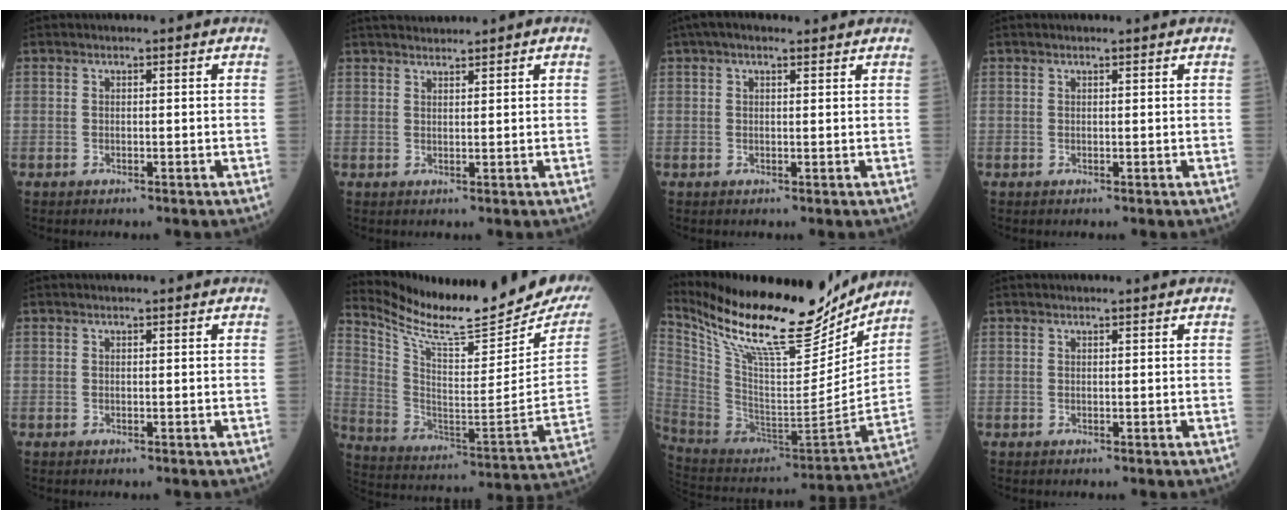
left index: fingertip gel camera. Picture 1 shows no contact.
{"total": 3.4, "force": [3.3, 0.2, 1.1], "torque": [-0.018, 0.016, 0.060]}
{"total": 4.6, "force": [3.3, 1.5, 2.8], "torque": [-0.052, 0.037, 0.054]}
{"total": 0.9, "force": [0.7, 0.1, 0.5], "torque": [-0.010, 0.007, 0.011]}
{"total": 0.9, "force": [0.8, 0.0, 0.4], "torque": [-0.007, 0.007, 0.014]}
{"total": 22.9, "force": [21.0, 3.0, 8.6], "torque": [-0.161, -0.090, 0.312]}
{"total": 26.0, "force": [21.8, 5.9, 13.0], "torque": [-0.244, -0.031, 0.355]}
{"total": 1.5, "force": [1.4, 0.0, 0.5], "torque": [-0.008, 0.011, 0.021]}